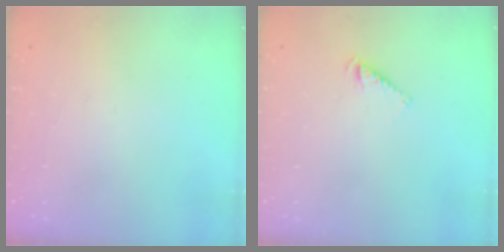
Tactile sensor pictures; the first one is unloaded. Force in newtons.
{"total": 3.1, "press": 3.1, "slide": 0.4}